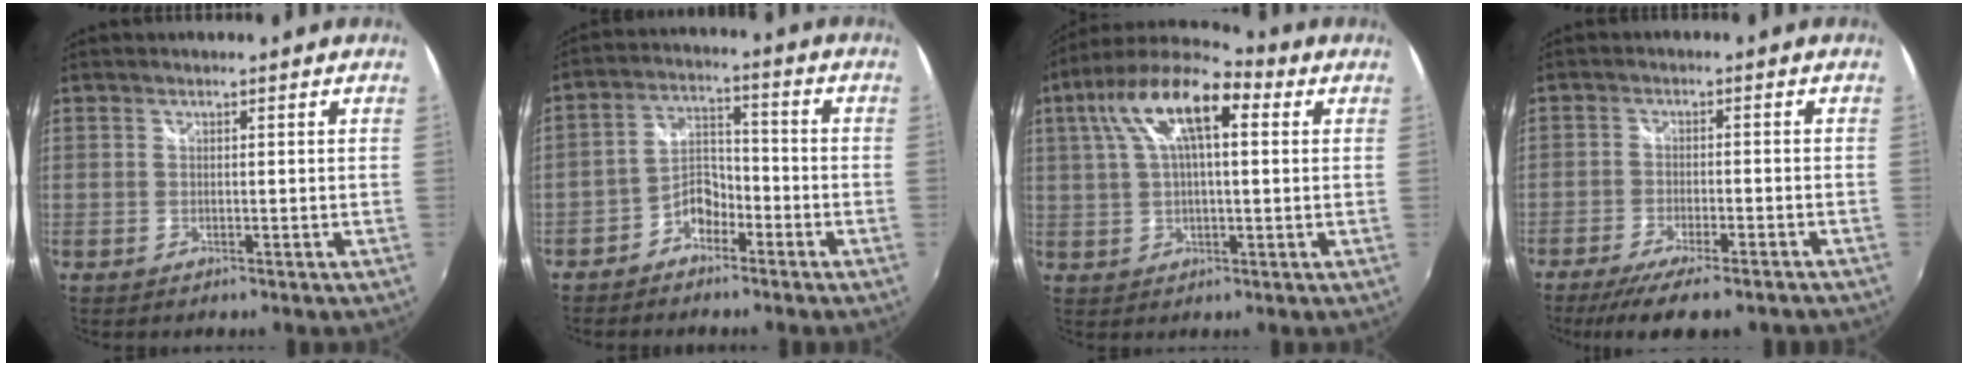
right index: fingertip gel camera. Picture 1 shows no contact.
{"total": 6.0, "force": [-4.1, 3.6, 2.3], "torque": [-0.049, 0.019, -0.077]}
{"total": 15.0, "force": [4.9, 5.7, 13.0], "torque": [-0.236, 0.034, 0.073]}
{"total": 13.4, "force": [-10.7, 3.0, 7.4], "torque": [-0.155, -0.039, -0.162]}